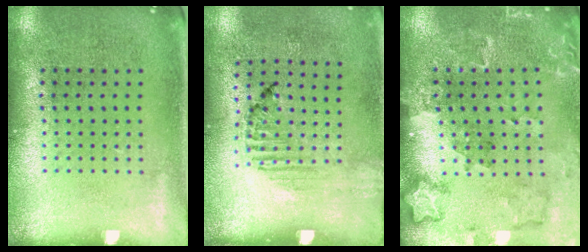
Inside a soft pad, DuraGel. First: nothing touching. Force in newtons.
{"total": 1.3, "press": 1.1, "slide": 0.6}
{"total": 1.8, "press": 1.8, "slide": 0.2}